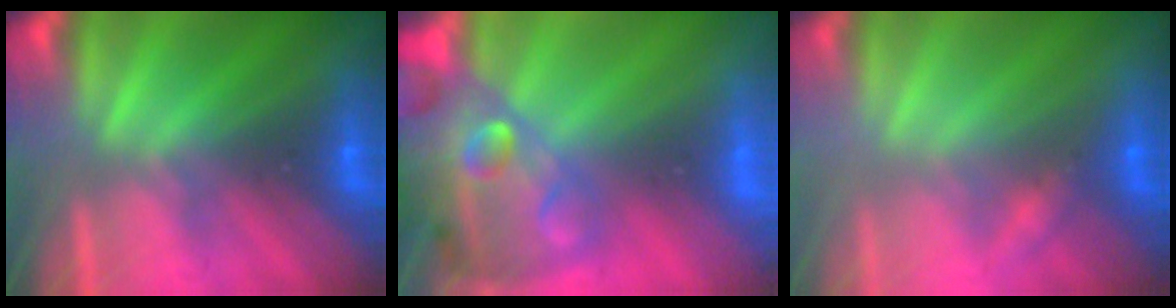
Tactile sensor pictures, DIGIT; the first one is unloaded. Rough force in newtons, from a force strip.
{"total": 7.8}
{"total": 2.4}